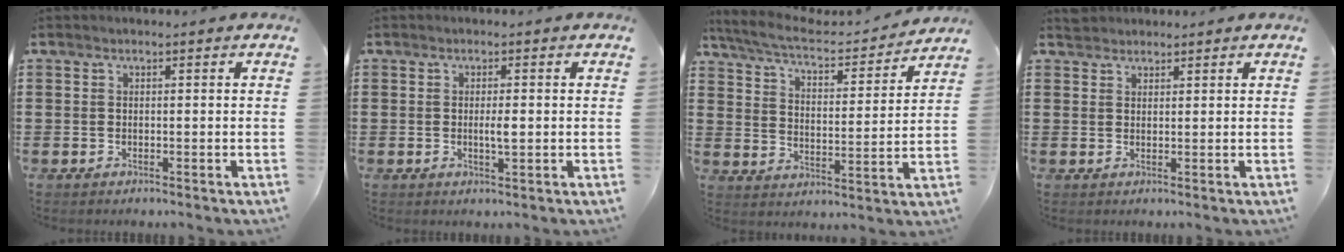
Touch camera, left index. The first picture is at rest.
{"total": 2.1, "force": [0.0, 0.4, 2.1], "torque": [-0.039, -0.003, 0.000]}
{"total": 6.2, "force": [5.7, 0.7, 2.5], "torque": [-0.076, -0.033, 0.094]}
{"total": 1.8, "force": [1.7, 0.7, 0.0], "torque": [-0.004, 0.003, 0.035]}